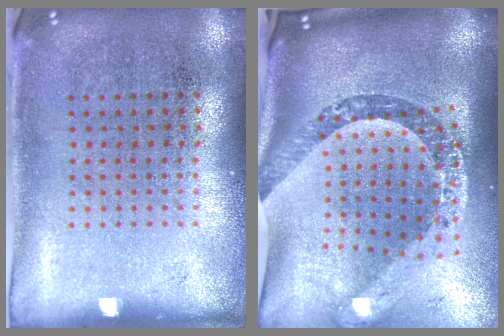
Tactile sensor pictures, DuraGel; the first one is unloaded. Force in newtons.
{"total": 3.7, "press": 2.6, "slide": 2.6}